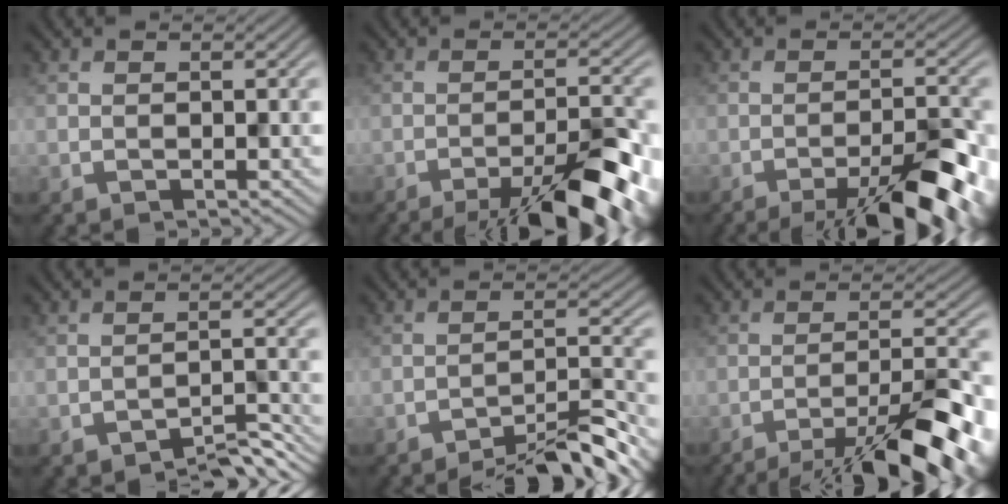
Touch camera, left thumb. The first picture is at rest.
{"total": 11.0, "force": [-7.3, 1.6, 8.1], "torque": [-0.126, 0.012, -0.104]}
{"total": 10.0, "force": [-6.5, 1.3, 7.4], "torque": [-0.113, 0.011, -0.094]}
{"total": 3.8, "force": [-3.3, 0.5, 1.8], "torque": [-0.026, 0.008, -0.049]}
{"total": 6.3, "force": [-5.1, 0.5, 3.7], "torque": [-0.050, 0.018, -0.081]}
{"total": 12.1, "force": [-8.4, 1.7, 8.5], "torque": [-0.136, 0.001, -0.118]}